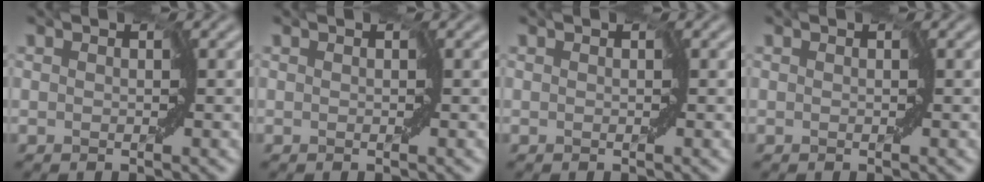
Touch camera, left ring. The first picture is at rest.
{"total": 0.0}
{"total": 0.0}
{"total": 0.0}